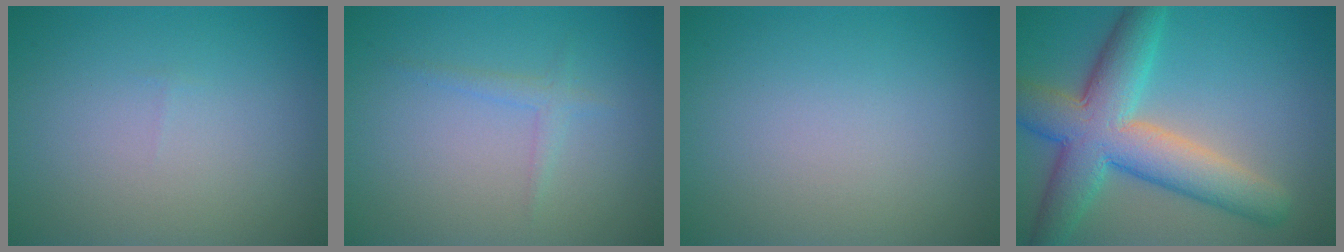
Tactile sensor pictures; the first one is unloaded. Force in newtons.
{"total": 1.2, "press": 1.2, "slide": 0.1}
{"total": 0.0}
{"total": 9.0, "press": 9.0, "slide": 0.4}